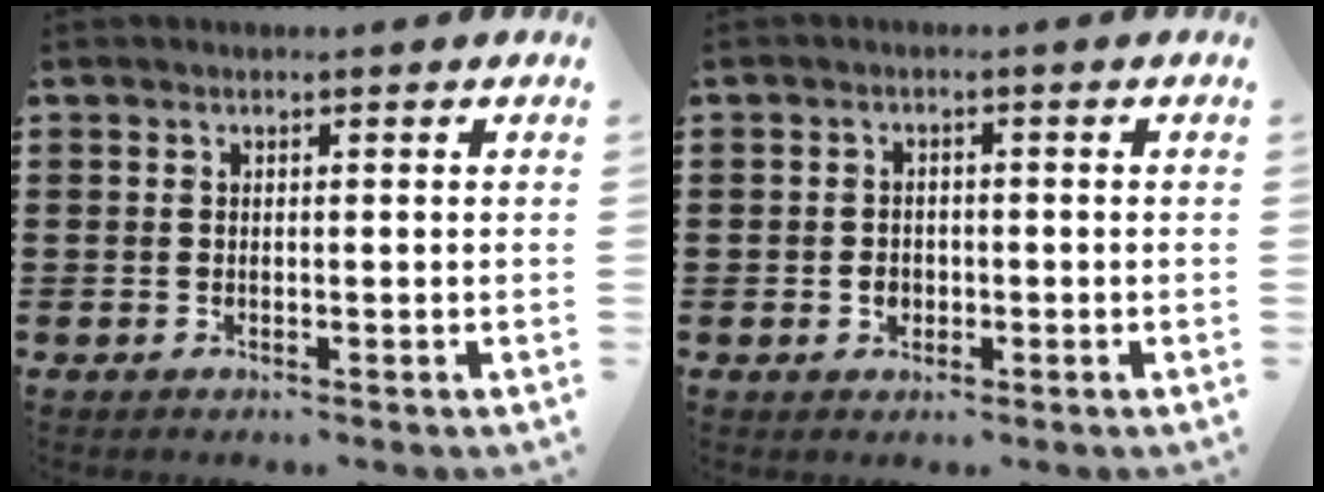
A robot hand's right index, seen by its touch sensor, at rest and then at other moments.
{"total": 2.0, "force": [-0.6, 1.6, 1.0], "torque": [-0.024, 0.001, -0.013]}